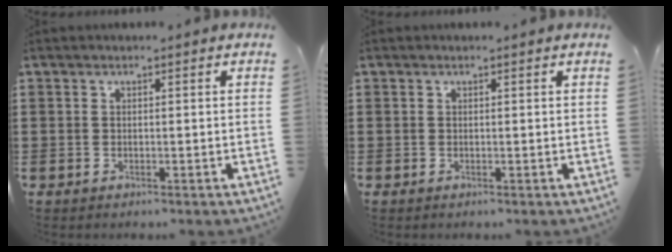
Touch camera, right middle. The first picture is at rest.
{"total": 0.0}